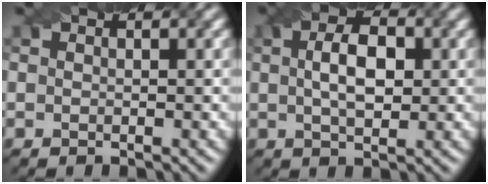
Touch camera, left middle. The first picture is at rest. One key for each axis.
{"total": 3.6, "fx": -0.1, "fy": 2.1, "fz": 2.9, "tx": -0.048, "ty": 0.007, "tz": 0.012}